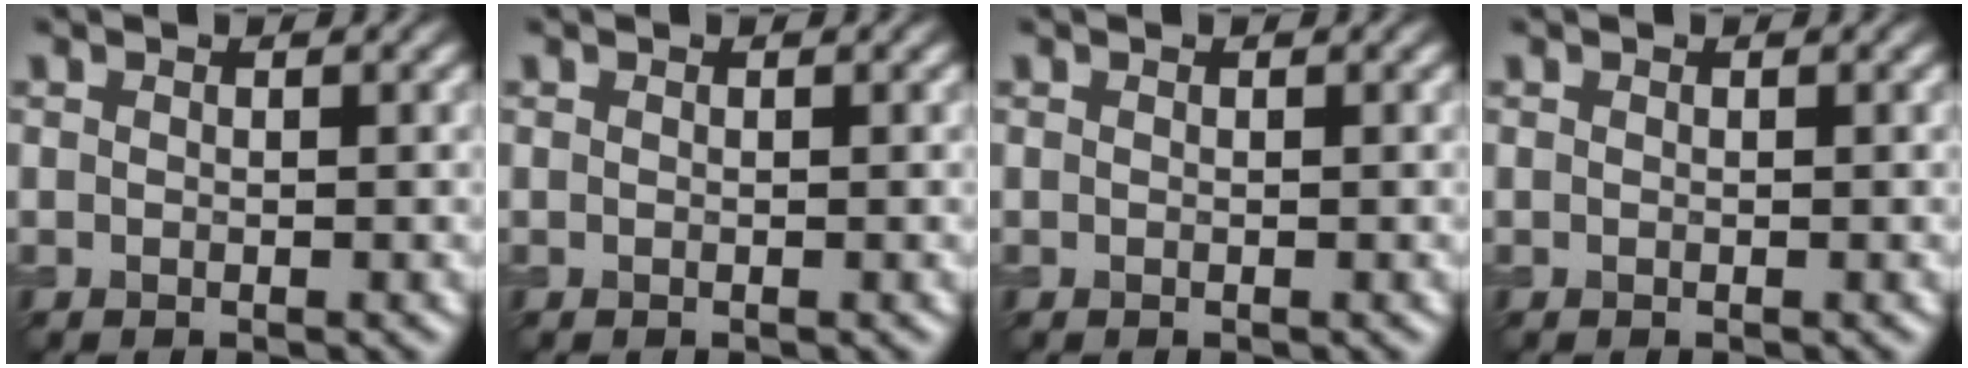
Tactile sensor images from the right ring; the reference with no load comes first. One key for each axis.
{"total": 0.0}
{"total": 0.0}
{"total": 0.0}